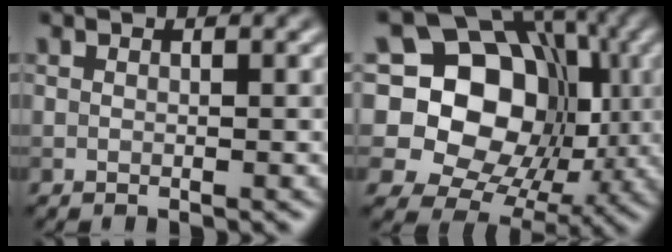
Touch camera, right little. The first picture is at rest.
{"total": 17.9, "force": [2.5, 15.0, 9.4], "torque": [-0.176, 0.030, 0.032]}